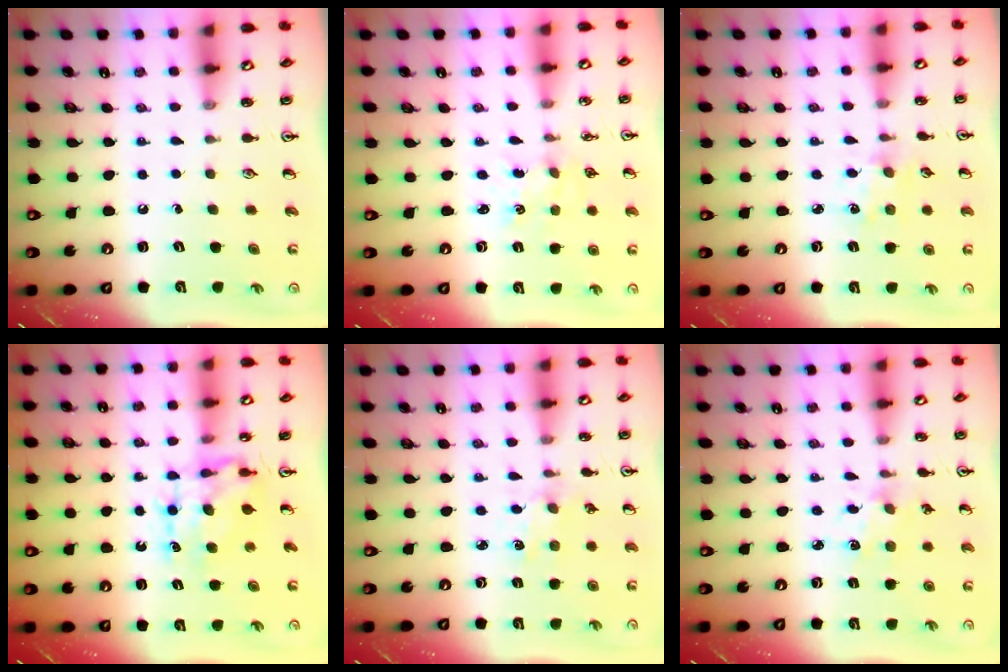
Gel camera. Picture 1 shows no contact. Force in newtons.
{"total": 1.4, "press": 1.4, "slide": 0.2}
{"total": 1.2, "press": 1.2, "slide": 0.2}
{"total": 7.3, "press": 7.3, "slide": 0.9}
{"total": 1.4, "press": 1.4, "slide": 0.2}
{"total": 2.9, "press": 2.8, "slide": 0.3}